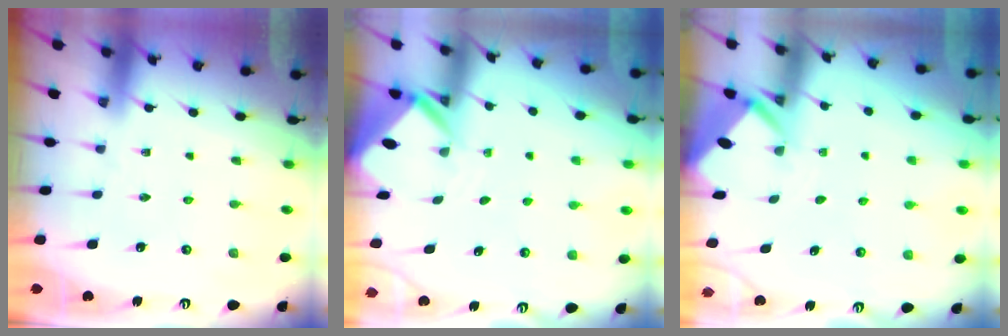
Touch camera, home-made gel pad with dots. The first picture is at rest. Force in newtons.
{"total": 3.1, "press": 3.1, "slide": 0.2}
{"total": 2.5, "press": 2.5, "slide": 0.1}